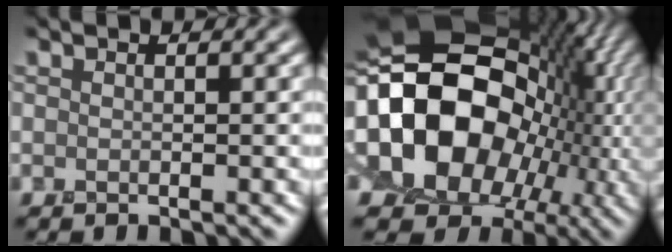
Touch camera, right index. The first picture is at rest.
{"total": 20.4, "force": [-1.7, 16.0, 12.6], "torque": [-0.208, -0.009, -0.040]}